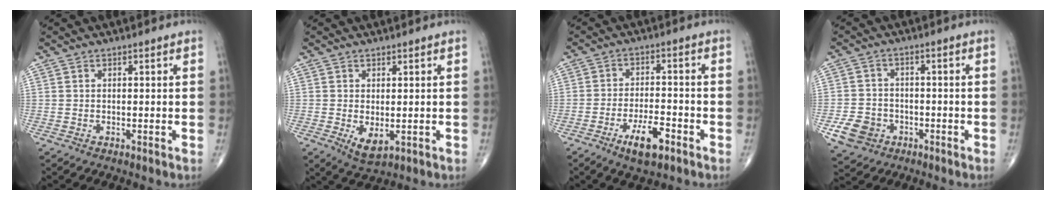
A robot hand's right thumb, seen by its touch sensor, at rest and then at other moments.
{"total": 3.9, "force": [-0.6, 1.9, 3.4], "torque": [-0.054, -0.012, 0.001]}
{"total": 7.4, "force": [-4.1, 2.6, 5.6], "torque": [-0.096, 0.019, -0.067]}
{"total": 6.8, "force": [-2.8, 5.7, 2.5], "torque": [-0.034, 0.014, -0.043]}